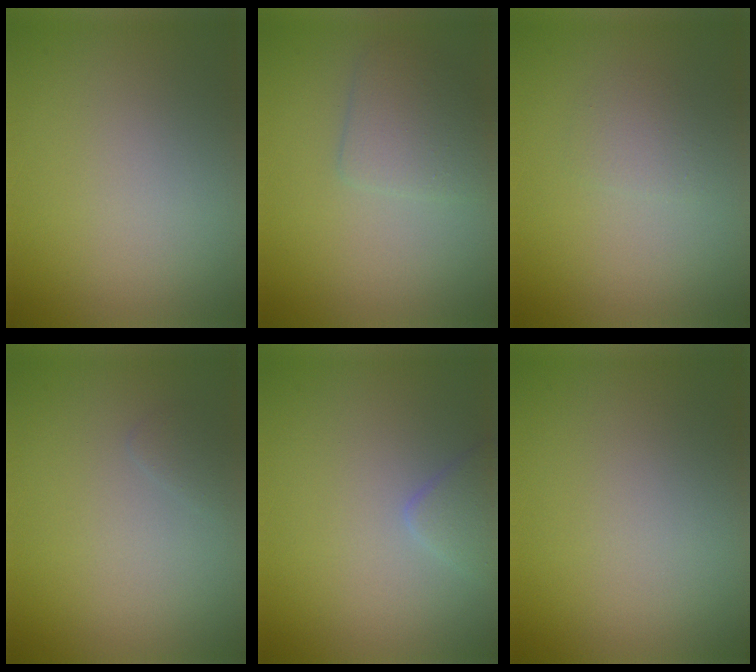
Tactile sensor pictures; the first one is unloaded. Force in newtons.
{"total": 3.0, "press": 3.0, "slide": 0.1}
{"total": 1.4, "press": 1.4, "slide": 0.0}
{"total": 0.6, "press": 0.6, "slide": 0.0}
{"total": 1.6, "press": 1.6, "slide": 0.1}
{"total": 0.0}